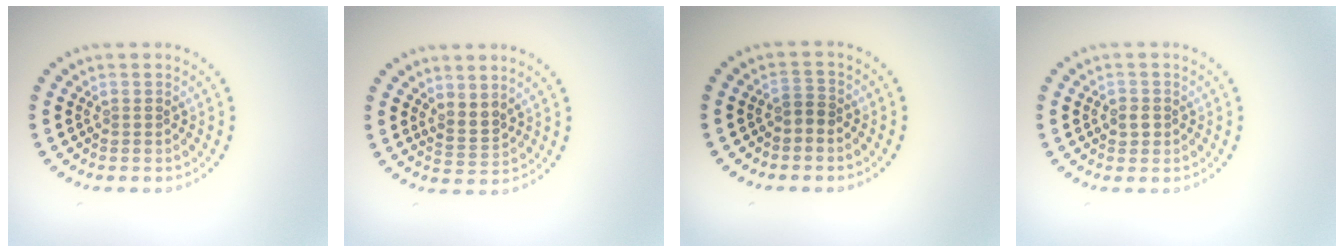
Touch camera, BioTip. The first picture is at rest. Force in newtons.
{"total": 2.0, "press": 1.4, "slide": 1.4}
{"total": 1.3, "press": 1.0, "slide": 0.8}
{"total": 1.4, "press": 1.3, "slide": 0.4}